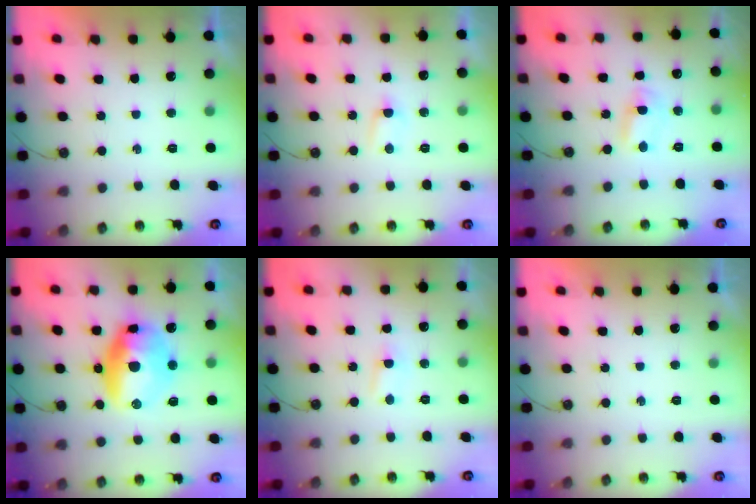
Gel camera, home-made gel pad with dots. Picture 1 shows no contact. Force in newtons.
{"total": 3.0, "press": 3.0, "slide": 0.3}
{"total": 2.7, "press": 2.7, "slide": 0.3}
{"total": 18.9, "press": 16.1, "slide": 9.8}
{"total": 2.8, "press": 2.7, "slide": 0.6}
{"total": 0.0}